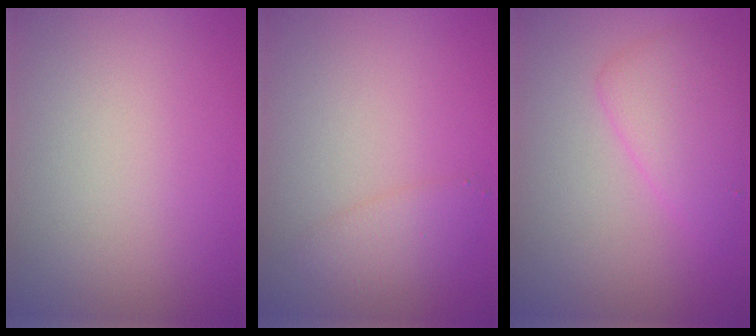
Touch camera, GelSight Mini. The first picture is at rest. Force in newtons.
{"total": 1.8, "press": 1.8, "slide": 0.1}
{"total": 3.4, "press": 3.4, "slide": 0.1}